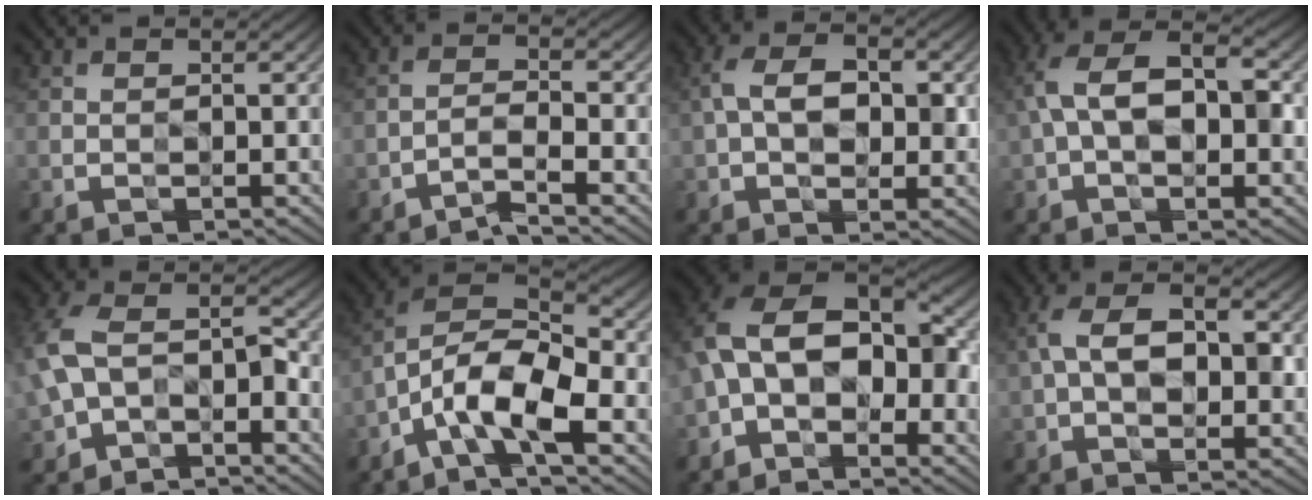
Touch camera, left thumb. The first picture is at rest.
{"total": 2.8, "force": [-2.4, 0.2, 1.4], "torque": [-0.026, 0.005, -0.058]}
{"total": 6.6, "force": [0.7, 4.0, 5.1], "torque": [-0.098, 0.003, 0.007]}
{"total": 9.3, "force": [0.7, 5.4, 7.6], "torque": [-0.147, 0.014, 0.003]}
{"total": 8.7, "force": [-2.6, 5.6, 6.1], "torque": [-0.134, 0.001, -0.063]}
{"total": 11.7, "force": [-5.3, 4.6, 9.3], "torque": [-0.184, -0.004, -0.110]}
{"total": 12.4, "force": [-1.9, 7.8, 9.4], "torque": [-0.188, 0.000, -0.046]}
{"total": 7.3, "force": [0.9, 4.3, 5.9], "torque": [-0.115, 0.008, 0.008]}